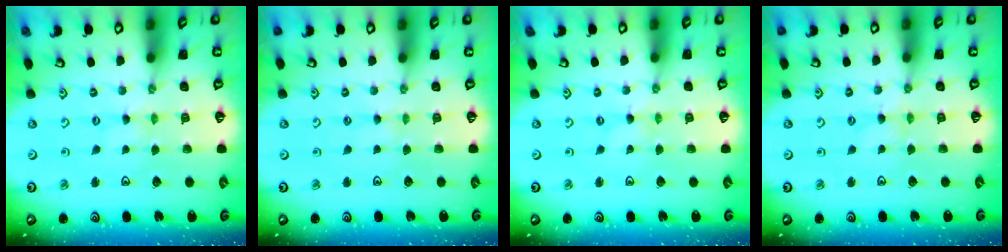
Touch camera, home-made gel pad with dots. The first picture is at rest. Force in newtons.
{"total": 1.0, "press": 1.0, "slide": 0.2}
{"total": 0.0}
{"total": 1.6, "press": 1.6, "slide": 0.3}